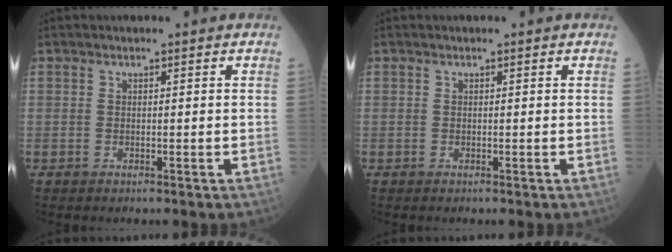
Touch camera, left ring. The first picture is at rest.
{"total": 0.0}